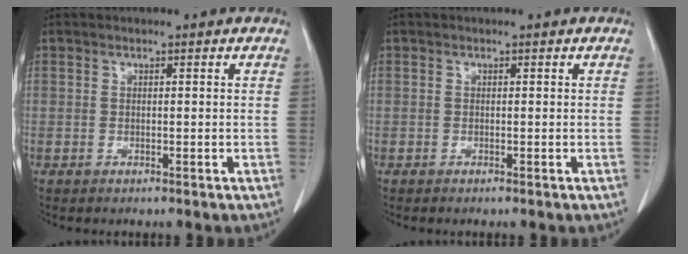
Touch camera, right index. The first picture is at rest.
{"total": 0.0}